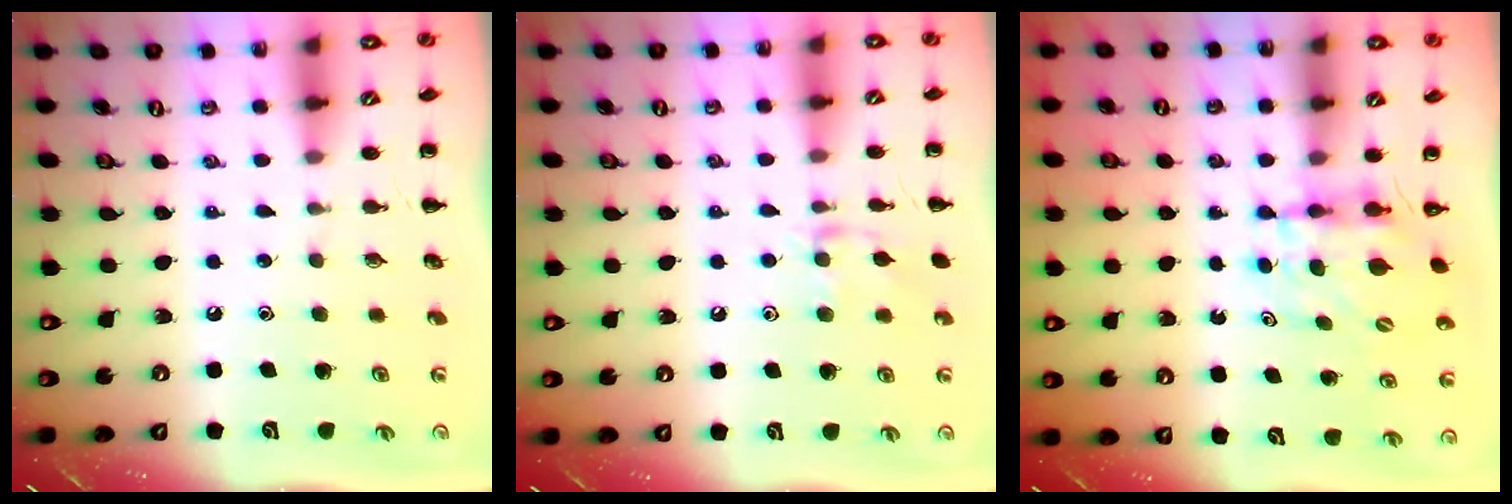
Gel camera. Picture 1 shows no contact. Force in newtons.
{"total": 8.6, "press": 8.6, "slide": 1.0}
{"total": 5.0, "press": 5.0, "slide": 0.4}